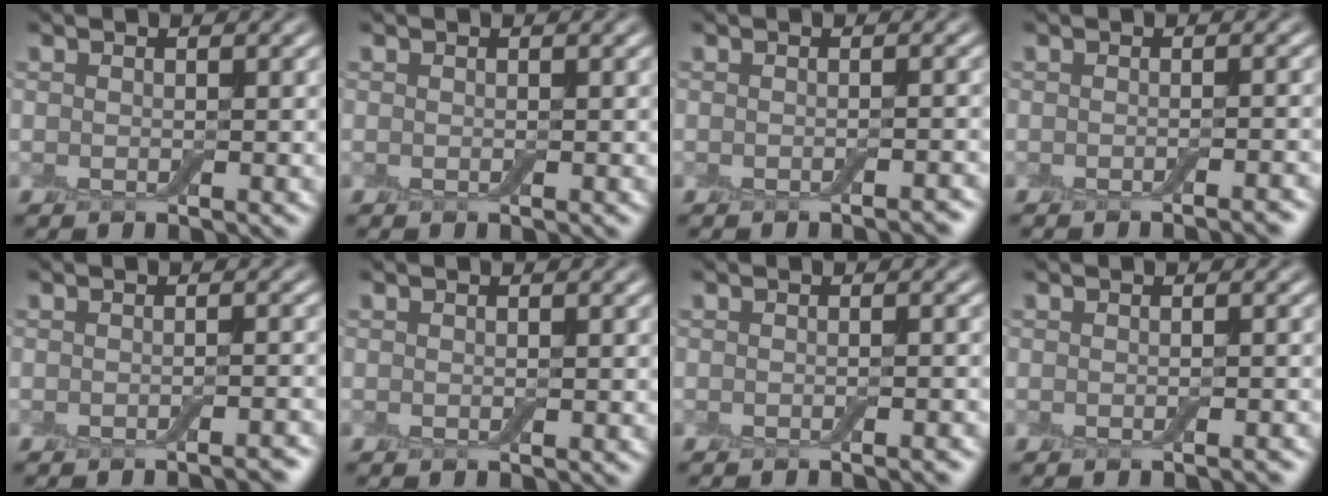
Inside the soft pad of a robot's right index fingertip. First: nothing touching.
{"total": 0.0}
{"total": 1.2, "force": [-0.9, 0.3, 0.8], "torque": [-0.004, 0.001, -0.015]}
{"total": 2.0, "force": [-1.3, 0.4, 1.5], "torque": [-0.006, 0.002, -0.021]}
{"total": 1.8, "force": [-1.3, 0.4, 1.2], "torque": [-0.005, 0.003, -0.019]}
{"total": 0.0}
{"total": 1.3, "force": [-0.8, 0.3, 0.9], "torque": [-0.002, 0.001, -0.014]}
{"total": 0.8, "force": [-0.5, 0.1, 0.5], "torque": [-0.004, 0.002, -0.008]}